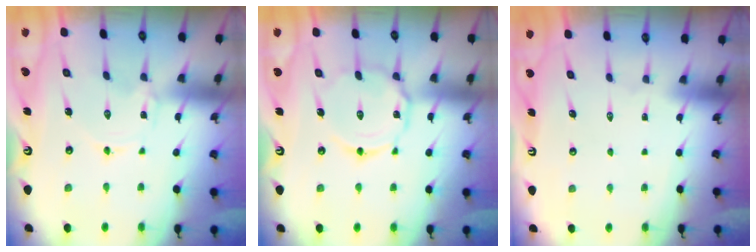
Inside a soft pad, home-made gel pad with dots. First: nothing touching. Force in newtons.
{"total": 10.2, "press": 10.2, "slide": 0.6}
{"total": 1.6, "press": 1.6, "slide": 0.1}